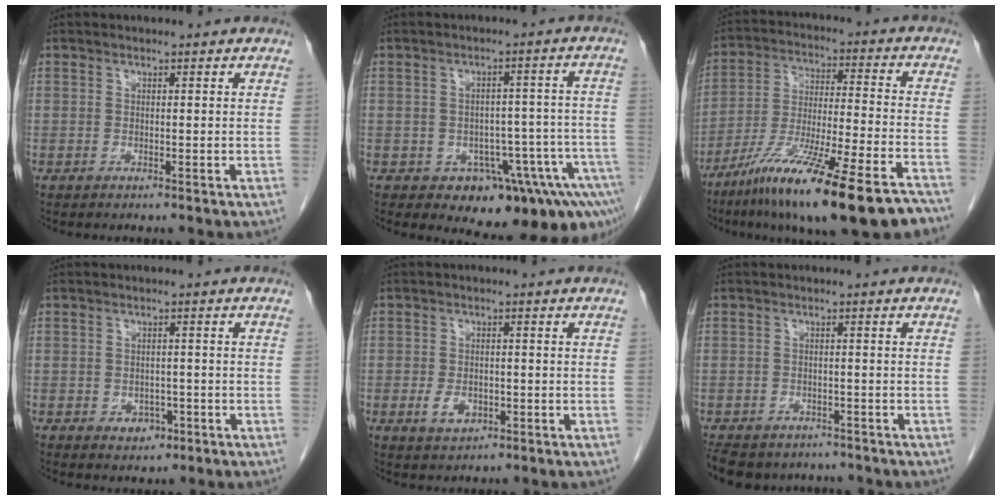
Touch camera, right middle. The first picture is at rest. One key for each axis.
{"total": 12.4, "fx": -7.6, "fy": 5.3, "fz": 8.2, "tx": -0.051, "ty": 0.027, "tz": -0.094}
{"total": 22.3, "fx": -15.6, "fy": 1.4, "fz": 15.9, "tx": -0.232, "ty": -0.042, "tz": -0.260}
{"total": 2.7, "fx": -1.2, "fy": 2.0, "fz": 1.4, "tx": -0.016, "ty": 0.003, "tz": -0.007}
{"total": 3.4, "fx": -1.2, "fy": 2.1, "fz": 2.4, "tx": -0.048, "ty": -0.001, "tz": -0.012}
{"total": 11.6, "fx": -9.2, "fy": 6.0, "fz": 3.8, "tx": -0.092, "ty": -0.007, "tz": -0.114}